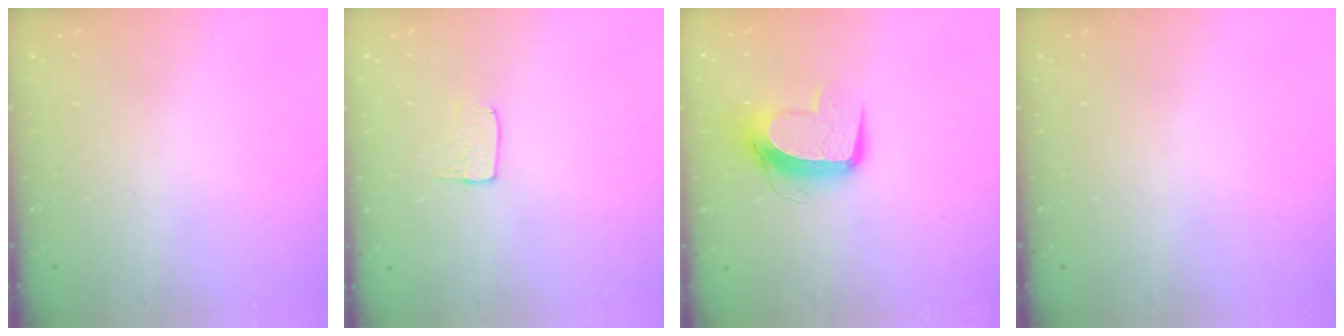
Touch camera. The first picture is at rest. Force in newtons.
{"total": 4.1, "press": 4.1, "slide": 0.3}
{"total": 10.6, "press": 10.5, "slide": 1.1}
{"total": 0.0}